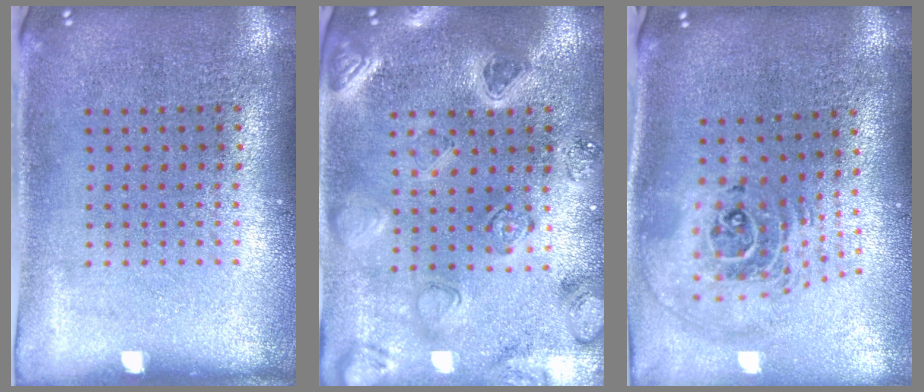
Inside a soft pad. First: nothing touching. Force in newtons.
{"total": 2.3, "press": 2.3, "slide": 0.4}
{"total": 2.4, "press": 1.8, "slide": 1.7}